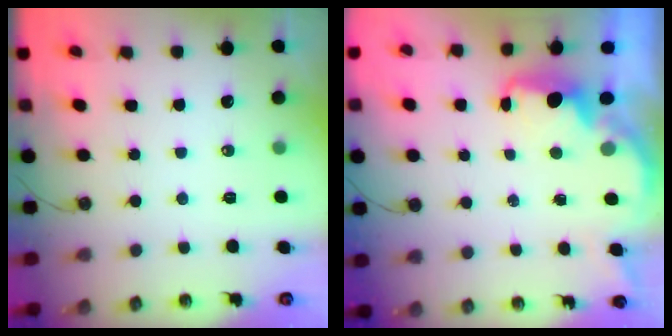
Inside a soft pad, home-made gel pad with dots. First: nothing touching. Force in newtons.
{"total": 2.3, "press": 2.1, "slide": 0.9}